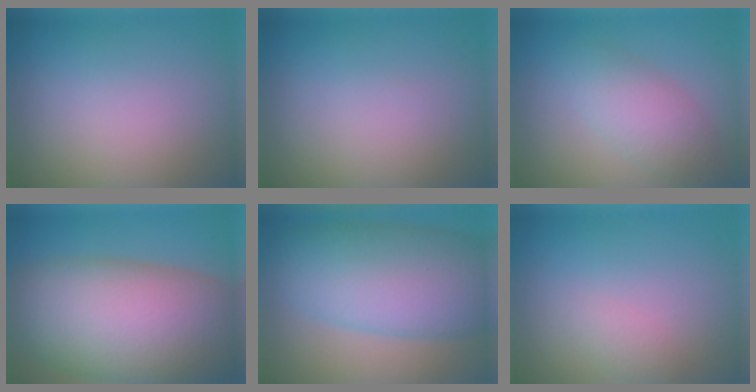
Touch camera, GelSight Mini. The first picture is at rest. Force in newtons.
{"total": 0.0}
{"total": 3.5, "press": 3.5, "slide": 0.1}
{"total": 14.3, "press": 14.2, "slide": 0.7}
{"total": 10.1, "press": 10.1, "slide": 0.2}
{"total": 1.1, "press": 1.1, "slide": 0.0}